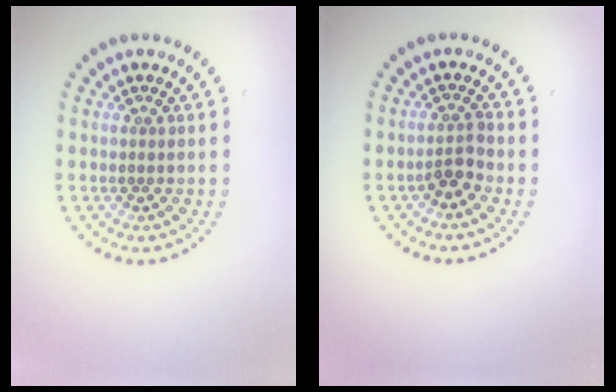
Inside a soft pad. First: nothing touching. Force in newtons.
{"total": 2.0, "press": 1.6, "slide": 1.3}